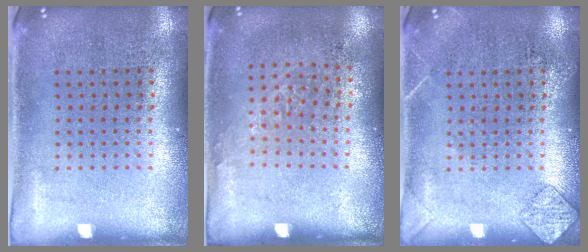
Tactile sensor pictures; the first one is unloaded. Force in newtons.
{"total": 0.9, "press": 0.7, "slide": 0.5}
{"total": 1.4, "press": 1.4, "slide": 0.1}